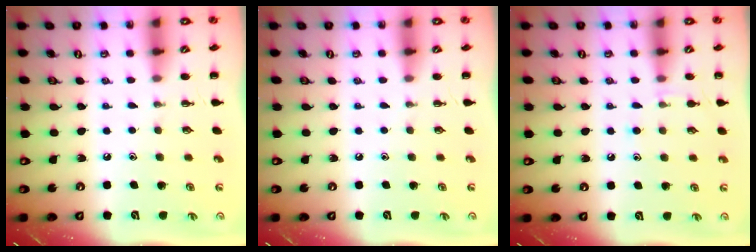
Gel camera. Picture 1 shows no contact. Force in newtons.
{"total": 0.0}
{"total": 6.9, "press": 6.6, "slide": 1.9}